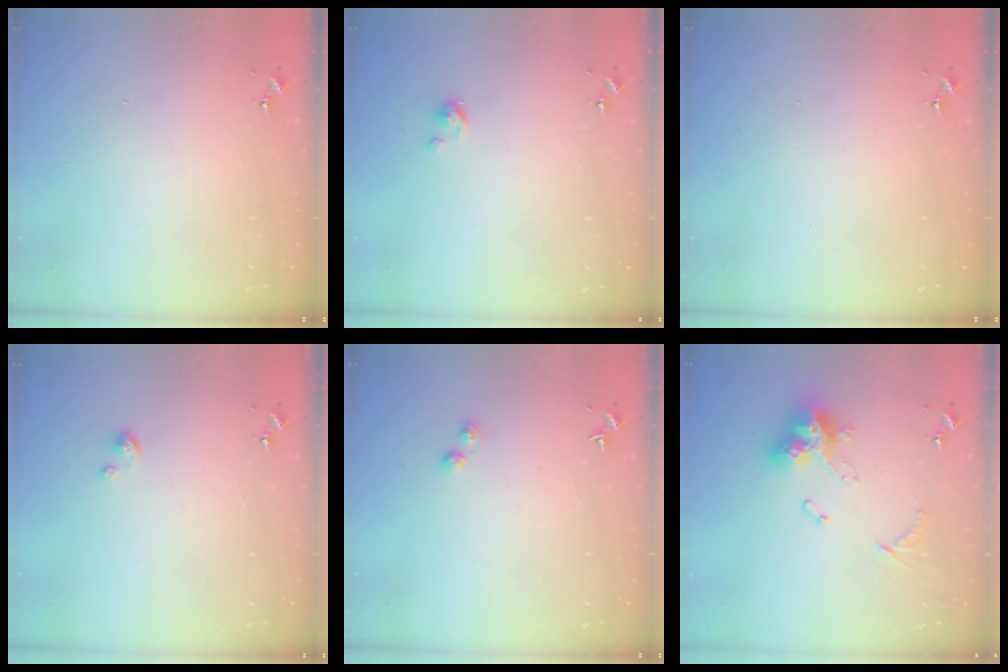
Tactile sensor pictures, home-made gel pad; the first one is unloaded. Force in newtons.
{"total": 3.1, "press": 3.1, "slide": 0.3}
{"total": 0.0}
{"total": 2.7, "press": 2.7, "slide": 0.2}
{"total": 2.2, "press": 2.2, "slide": 0.2}
{"total": 15.3, "press": 15.2, "slide": 1.7}